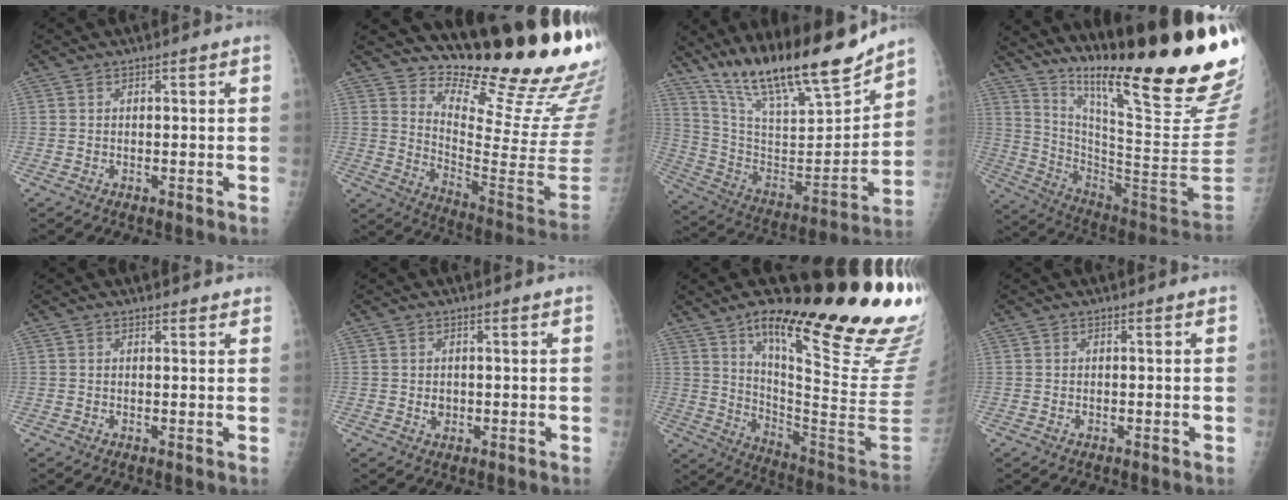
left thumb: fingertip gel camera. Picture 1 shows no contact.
{"total": 23.5, "force": [20.0, 3.6, 11.9], "torque": [-0.144, -0.199, 0.278]}
{"total": 25.4, "force": [19.8, 6.1, 14.7], "torque": [-0.217, -0.092, 0.342]}
{"total": 29.7, "force": [21.1, 0.9, 20.9], "torque": [-0.298, -0.137, 0.334]}
{"total": 2.3, "force": [2.1, 0.7, 0.3], "torque": [0.007, -0.009, 0.021]}
{"total": 1.6, "force": [0.6, 1.2, 0.8], "torque": [-0.007, -0.005, 0.012]}
{"total": 29.5, "force": [17.1, 4.2, 23.6], "torque": [-0.277, -0.082, 0.270]}
{"total": 0.6, "force": [0.4, 0.3, 0.2], "torque": [-0.007, -0.003, 0.006]}